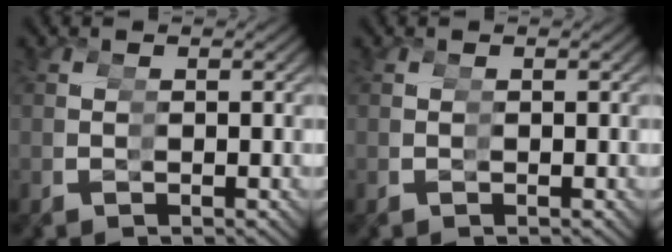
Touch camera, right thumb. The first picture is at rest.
{"total": 0.0}